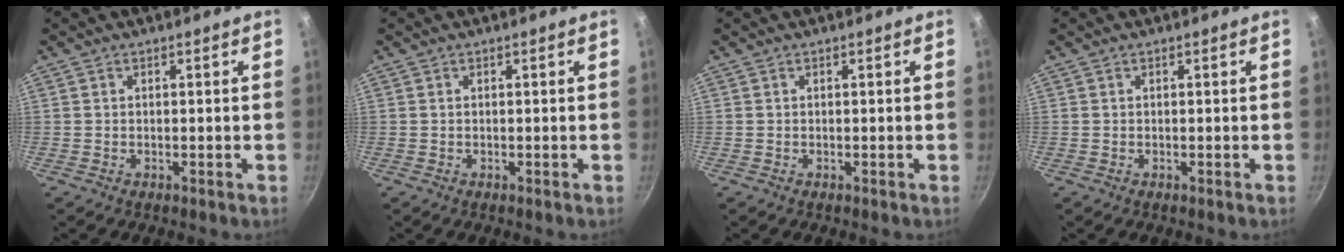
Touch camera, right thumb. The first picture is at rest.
{"total": 0.0}
{"total": 0.0}
{"total": 0.0}